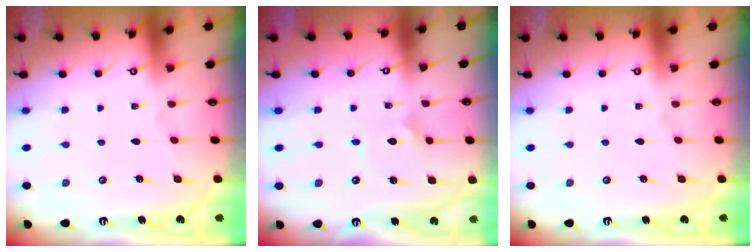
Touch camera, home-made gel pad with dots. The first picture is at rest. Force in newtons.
{"total": 2.3, "press": 2.3, "slide": 0.1}
{"total": 0.0}